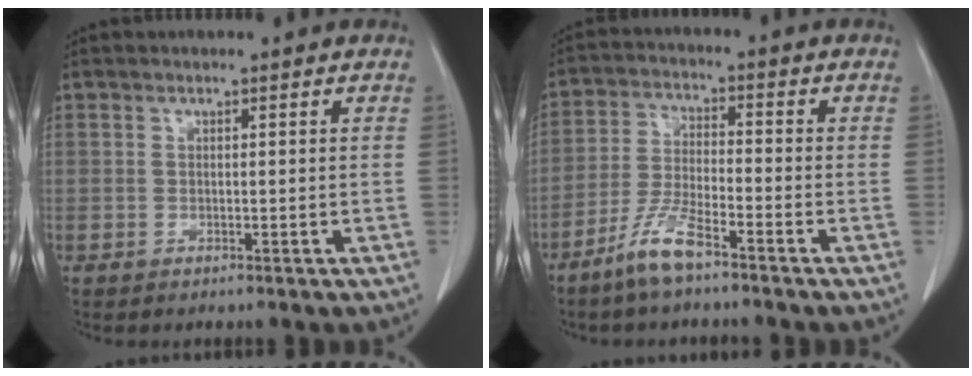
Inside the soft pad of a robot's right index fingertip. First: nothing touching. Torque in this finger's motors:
{"motor_torque": [0.26, -0.18, 0.15, 0.05]}